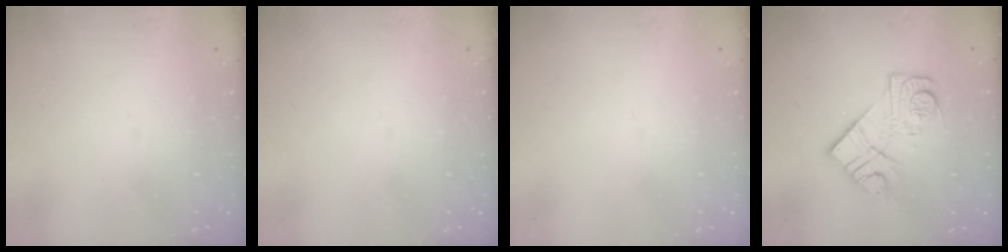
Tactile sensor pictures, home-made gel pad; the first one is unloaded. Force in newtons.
{"total": 0.0}
{"total": 0.0}
{"total": 12.9, "press": 12.8, "slide": 0.9}